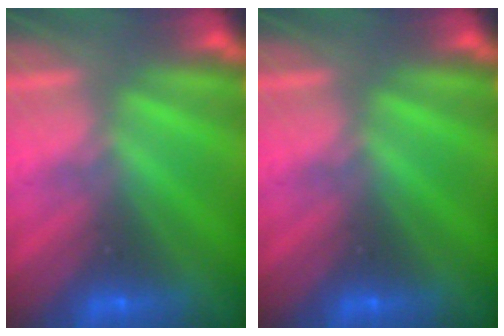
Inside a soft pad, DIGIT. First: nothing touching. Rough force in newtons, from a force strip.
{"total": 0.0}